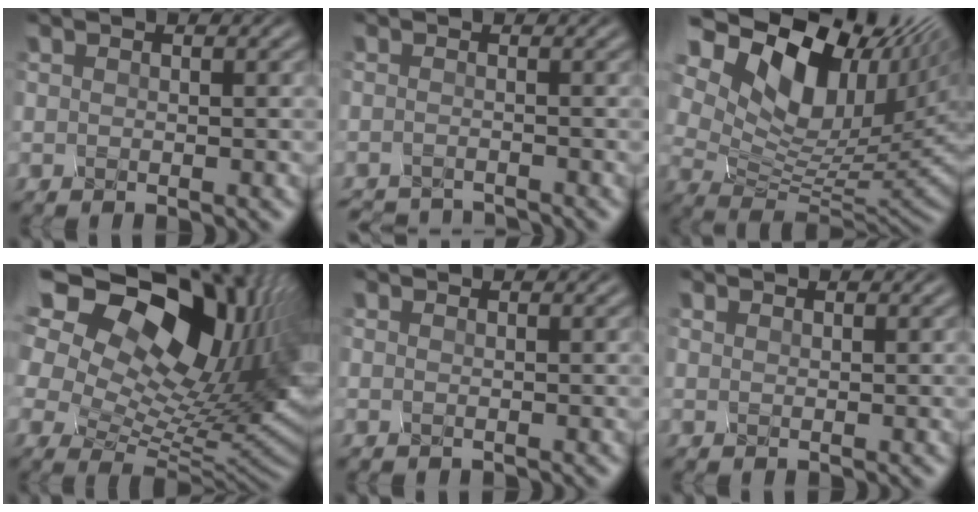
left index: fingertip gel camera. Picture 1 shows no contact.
{"total": 4.0, "force": [-4.0, -0.2, -0.5], "torque": [0.008, -0.012, -0.038]}
{"total": 13.9, "force": [7.7, 7.5, 8.8], "torque": [-0.195, 0.032, 0.153]}
{"total": 17.8, "force": [7.6, 10.0, 12.7], "torque": [-0.220, 0.033, 0.140]}
{"total": 0.7, "force": [0.2, -0.2, -0.6], "torque": [-0.001, 0.000, -0.002]}
{"total": 1.4, "force": [0.4, -0.7, -1.1], "torque": [0.008, 0.000, 0.010]}